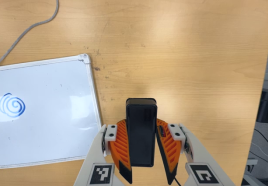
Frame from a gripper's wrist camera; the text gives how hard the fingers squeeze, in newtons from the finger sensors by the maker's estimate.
{"total": 9.8, "left": 7.7, "right": 11.9}